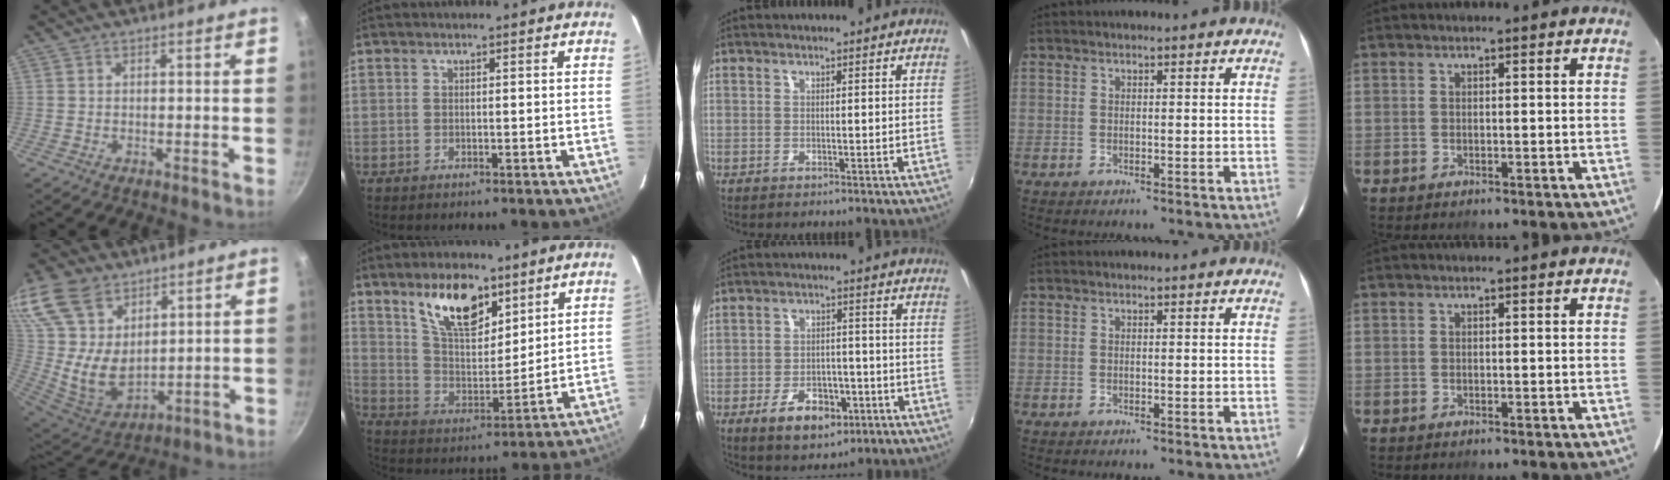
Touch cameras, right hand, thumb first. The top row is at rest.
{"thumb": {"total": 19.9, "force": [11.0, 12.3, 11.1], "torque": [-0.233, -0.031, 0.229]}, "index": {"total": 13.6, "force": [8.4, 6.2, 8.7], "torque": [-0.145, 0.001, 0.159]}, "middle": {"total": 9.2, "force": [-4.8, 5.4, 5.8], "torque": [-0.121, 0.005, -0.064]}}